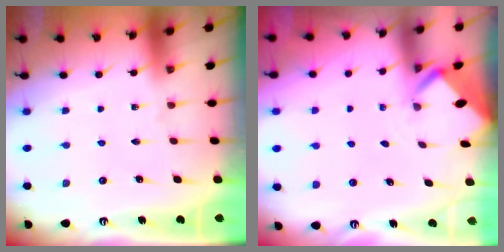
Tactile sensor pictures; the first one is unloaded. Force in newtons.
{"total": 1.9, "press": 1.9, "slide": 0.2}